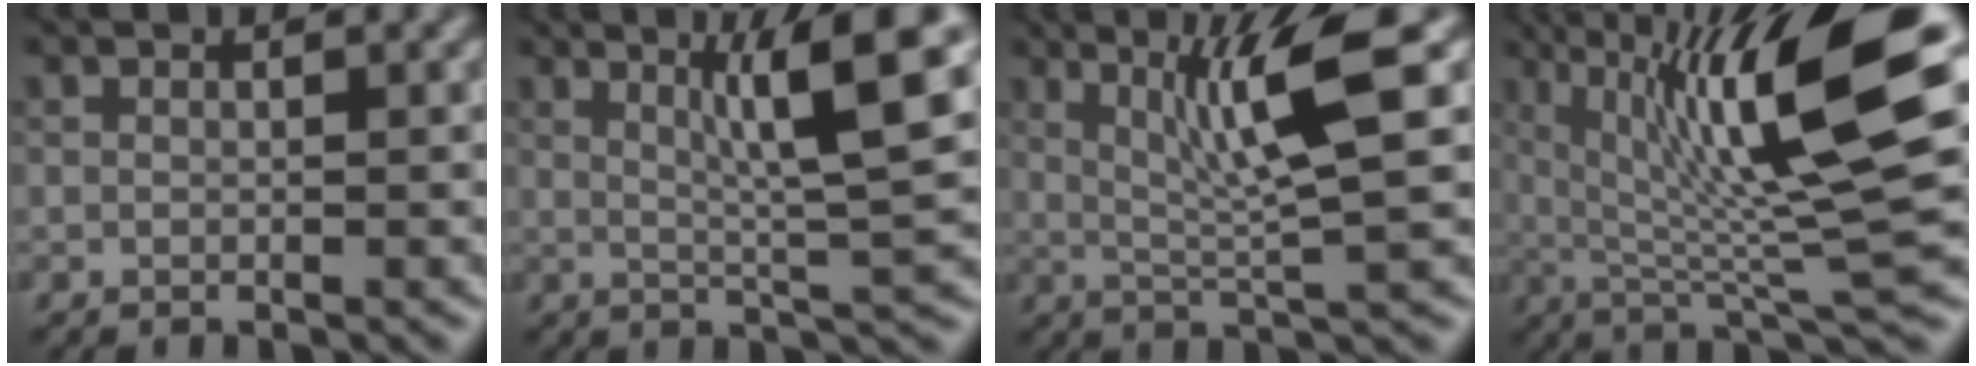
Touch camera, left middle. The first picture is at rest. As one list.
[{"total": 8.0, "force": [2.7, 0.9, 7.5], "torque": [-0.109, 0.012, 0.050]}, {"total": 6.4, "force": [2.1, 0.7, 6.1], "torque": [-0.115, 0.003, 0.042]}, {"total": 14.0, "force": [4.2, 2.5, 13.1], "torque": [-0.201, 0.017, 0.074]}]